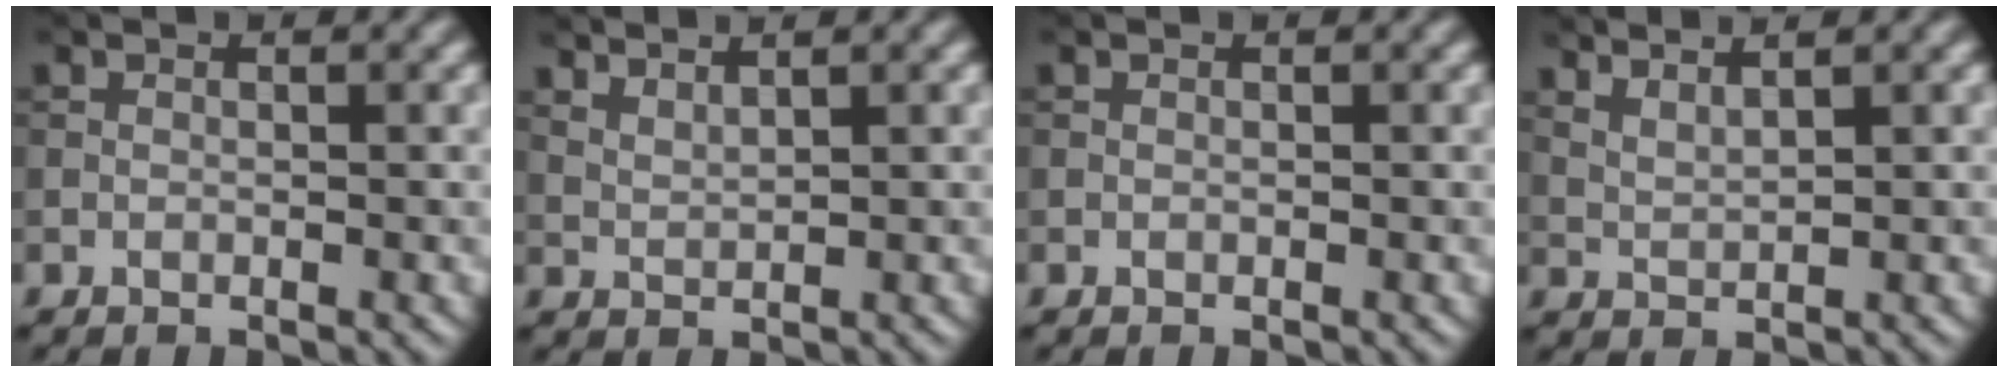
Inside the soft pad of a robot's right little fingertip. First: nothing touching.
{"total": 2.0, "force": [1.8, 0.3, 0.8], "torque": [-0.016, 0.000, 0.036]}
{"total": 0.0}
{"total": 2.8, "force": [2.3, 0.6, 1.5], "torque": [-0.021, 0.005, 0.039]}